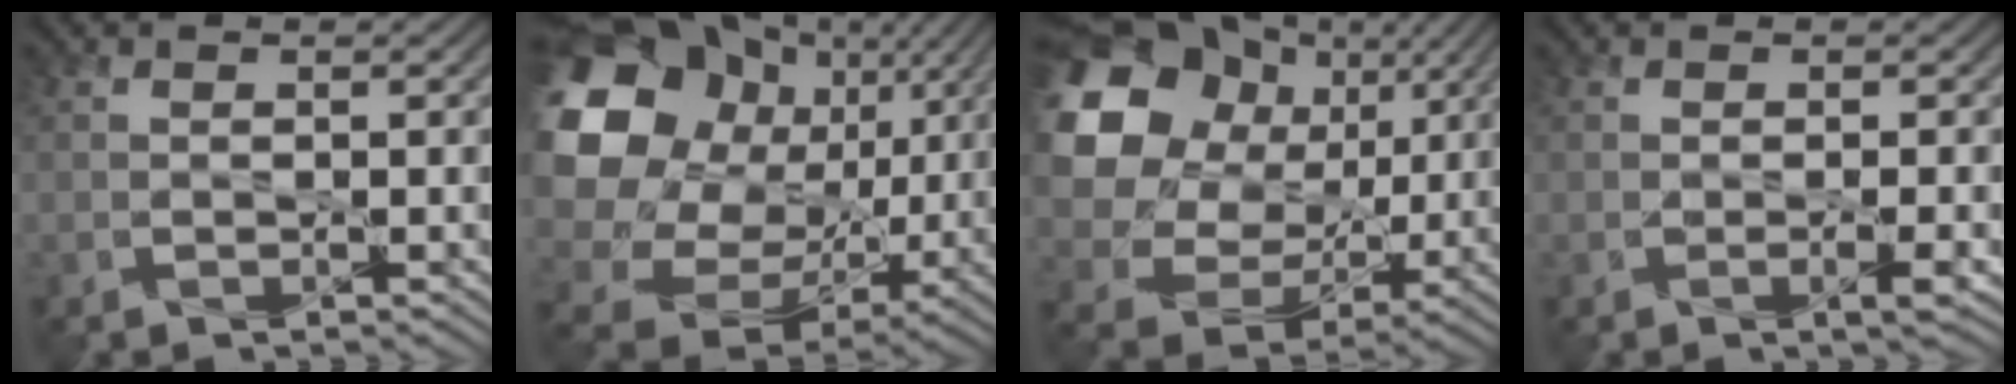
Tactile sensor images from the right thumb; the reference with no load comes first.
{"total": 21.3, "force": [3.9, 17.9, 10.8], "torque": [-0.291, -0.008, 0.093]}
{"total": 17.7, "force": [4.9, 14.1, 9.4], "torque": [-0.233, 0.013, 0.096]}
{"total": 1.6, "force": [-0.3, 0.2, 1.6], "torque": [-0.026, -0.002, -0.005]}